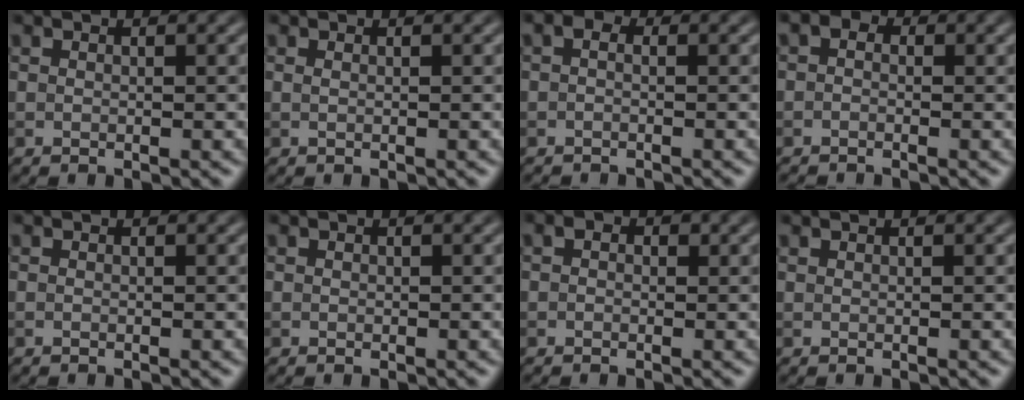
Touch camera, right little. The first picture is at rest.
{"total": 0.0}
{"total": 1.0, "force": [-0.7, 0.5, 0.5], "torque": [-0.011, -0.003, -0.017]}
{"total": 1.3, "force": [-0.7, 0.9, 0.6], "torque": [-0.009, -0.001, -0.021]}
{"total": 0.0}
{"total": 0.0}
{"total": 0.8, "force": [0.0, 0.7, 0.5], "torque": [-0.007, -0.003, -0.006]}
{"total": 0.0}